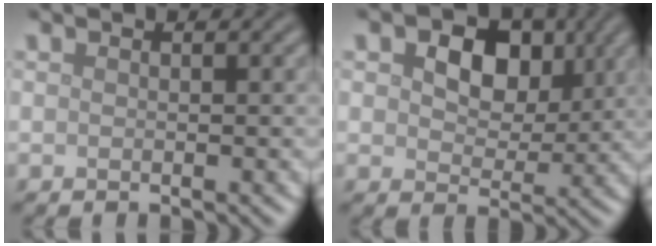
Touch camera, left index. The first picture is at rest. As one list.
[{"total": 6.6, "force": [2.2, 4.4, 4.4], "torque": [-0.073, 0.001, 0.020]}]